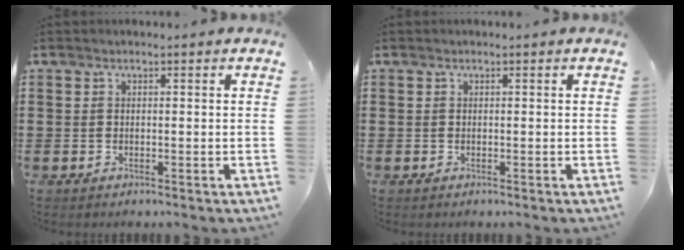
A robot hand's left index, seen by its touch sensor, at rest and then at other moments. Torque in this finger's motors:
{"motor_torque": [0.00, 0.00, 0.00, 0.00]}